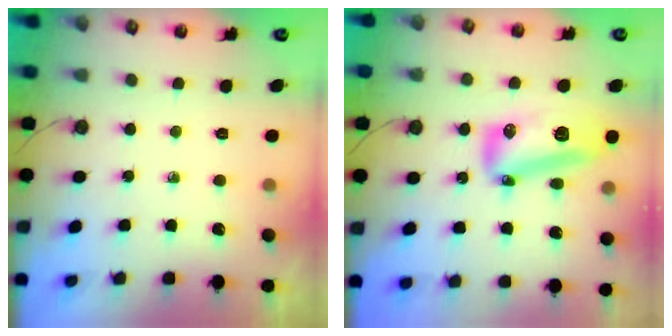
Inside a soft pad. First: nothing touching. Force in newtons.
{"total": 14.6, "press": 14.5, "slide": 1.4}